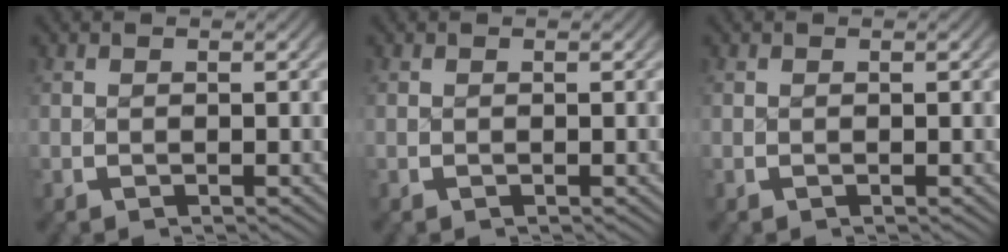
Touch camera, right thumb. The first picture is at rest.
{"total": 0.0}
{"total": 0.0}